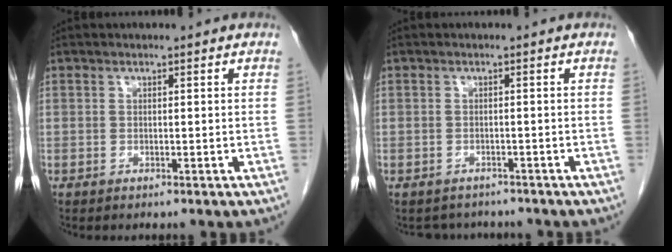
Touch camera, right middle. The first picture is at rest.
{"total": 3.6, "force": [-3.3, 1.5, 0.0], "torque": [-0.003, 0.001, -0.044]}